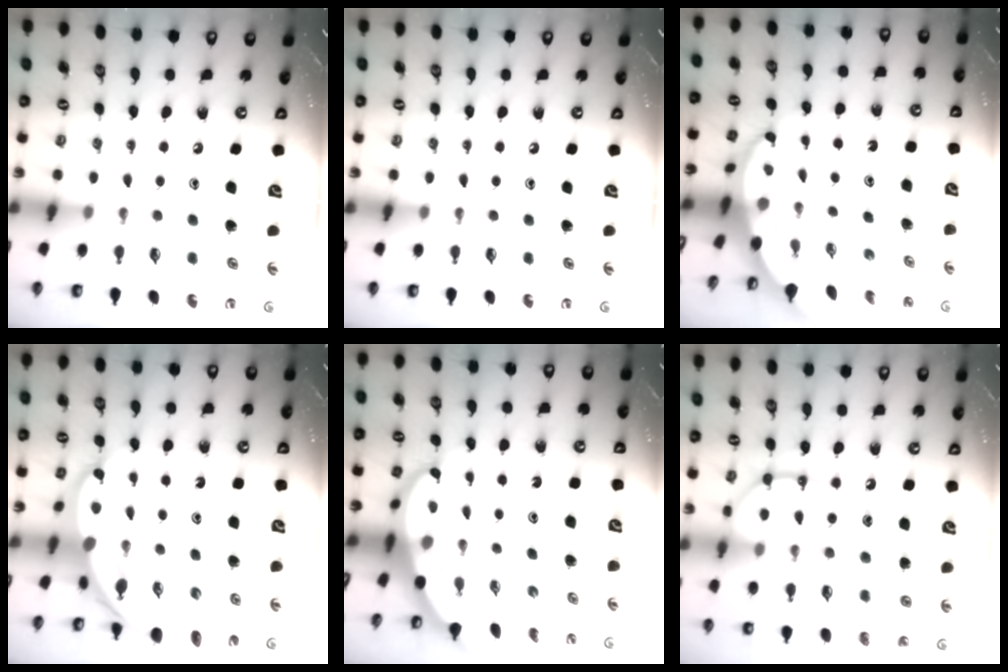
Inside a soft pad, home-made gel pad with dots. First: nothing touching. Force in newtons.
{"total": 0.0}
{"total": 3.9, "press": 3.8, "slide": 0.5}
{"total": 5.6, "press": 5.6, "slide": 0.3}
{"total": 4.5, "press": 4.5, "slide": 0.7}
{"total": 13.8, "press": 13.7, "slide": 1.4}